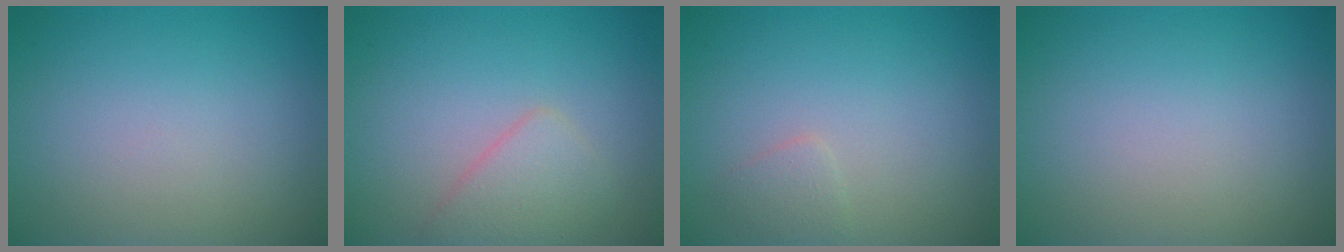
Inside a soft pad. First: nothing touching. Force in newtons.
{"total": 2.5, "press": 2.5, "slide": 0.1}
{"total": 1.1, "press": 1.1, "slide": 0.1}
{"total": 0.0}